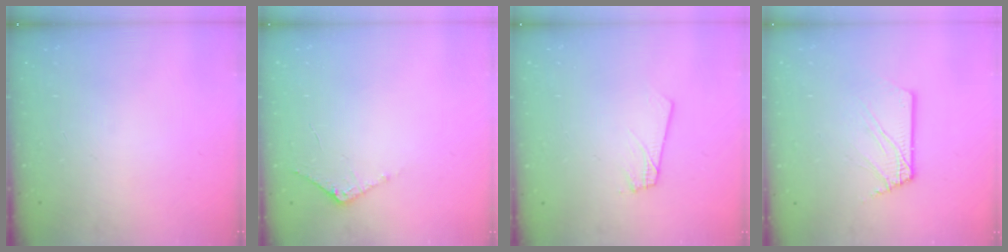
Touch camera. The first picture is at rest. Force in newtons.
{"total": 5.7, "press": 5.7, "slide": 0.6}
{"total": 1.8, "press": 1.8, "slide": 0.1}
{"total": 2.5, "press": 2.5, "slide": 0.3}